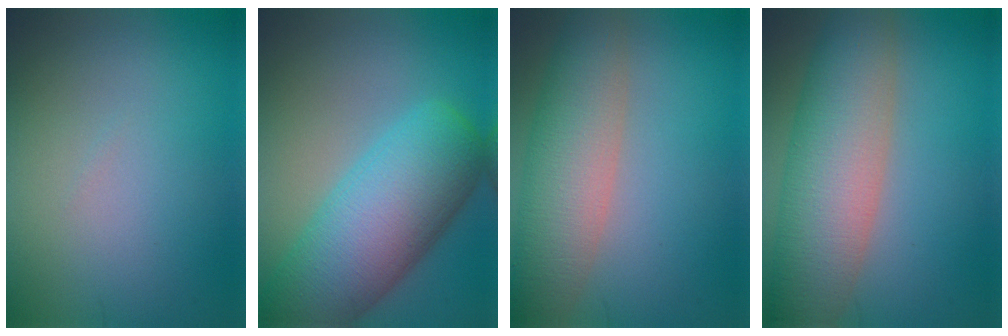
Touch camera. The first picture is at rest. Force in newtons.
{"total": 10.9, "press": 10.9, "slide": 0.5}
{"total": 7.4, "press": 7.4, "slide": 0.2}
{"total": 9.4, "press": 9.4, "slide": 0.3}